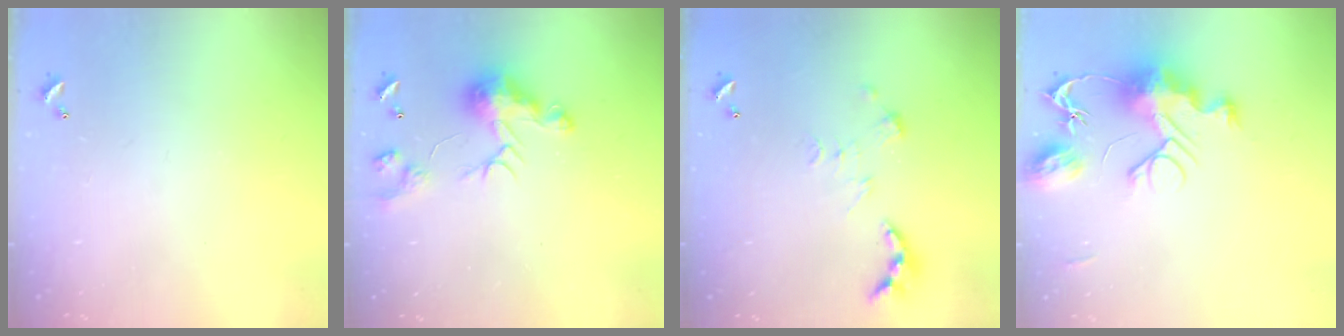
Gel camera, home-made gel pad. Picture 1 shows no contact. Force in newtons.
{"total": 11.0, "press": 11.0, "slide": 0.7}
{"total": 3.3, "press": 3.3, "slide": 0.4}
{"total": 11.5, "press": 11.5, "slide": 1.2}